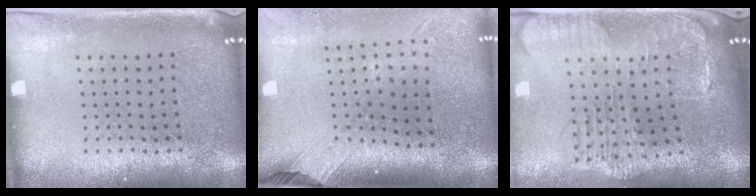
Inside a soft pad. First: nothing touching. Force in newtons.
{"total": 2.6, "press": 2.0, "slide": 1.7}
{"total": 1.9, "press": 1.8, "slide": 0.7}